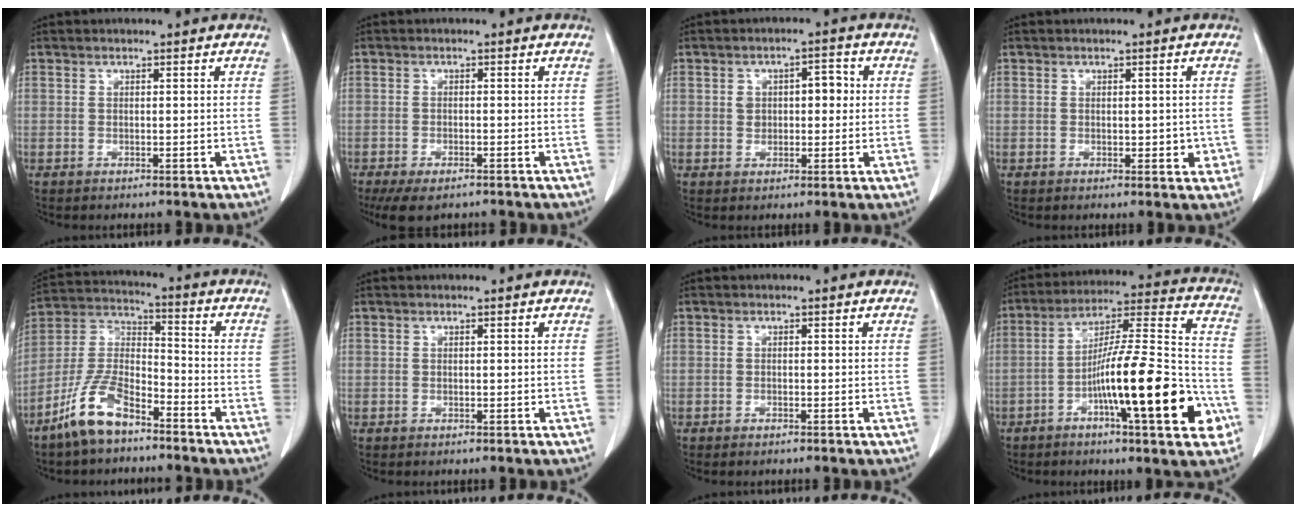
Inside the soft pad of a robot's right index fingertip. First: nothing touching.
{"total": 6.4, "force": [-4.8, 2.2, 3.6], "torque": [-0.054, -0.011, -0.075]}
{"total": 5.0, "force": [0.8, 2.8, 4.0], "torque": [-0.061, 0.022, 0.017]}
{"total": 2.5, "force": [-0.3, 1.4, 2.0], "torque": [-0.020, 0.001, 0.002]}
{"total": 11.1, "force": [-7.8, 4.0, 6.9], "torque": [-0.156, 0.001, -0.156]}
{"total": 0.0}
{"total": 0.7, "force": [-0.6, 0.0, 0.4], "torque": [-0.011, -0.002, -0.010]}
{"total": 20.3, "force": [-7.3, 2.2, 18.9], "torque": [-0.283, 0.006, -0.111]}